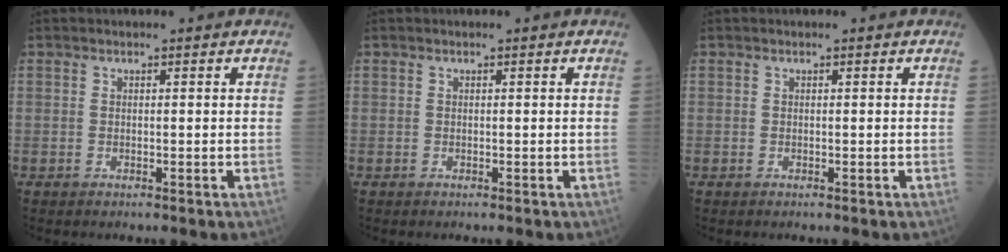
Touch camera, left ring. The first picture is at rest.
{"total": 0.0}
{"total": 0.0}